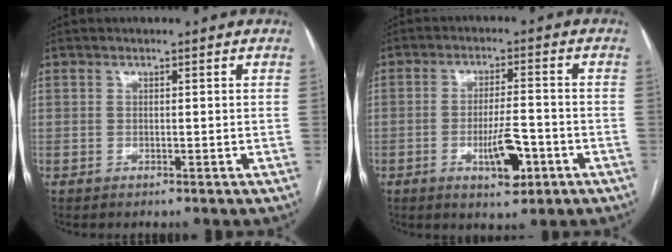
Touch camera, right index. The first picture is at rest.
{"total": 6.6, "force": [-2.7, 1.8, 5.8], "torque": [-0.102, -0.004, -0.038]}